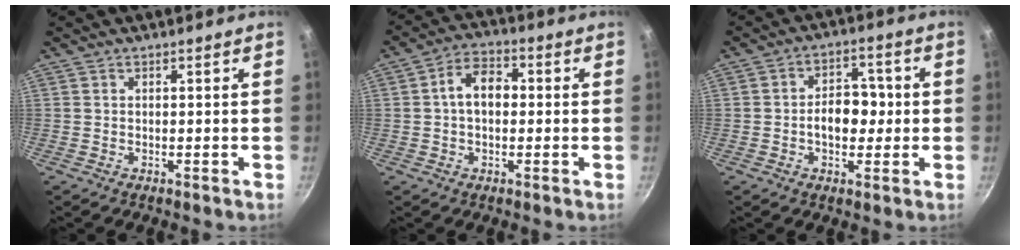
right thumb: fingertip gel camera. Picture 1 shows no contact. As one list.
[{"total": 7.7, "force": [0.5, 5.1, 5.7], "torque": [-0.075, 0.023, -0.004]}, {"total": 8.0, "force": [-0.7, 5.6, 5.8], "torque": [-0.046, 0.017, -0.017]}]